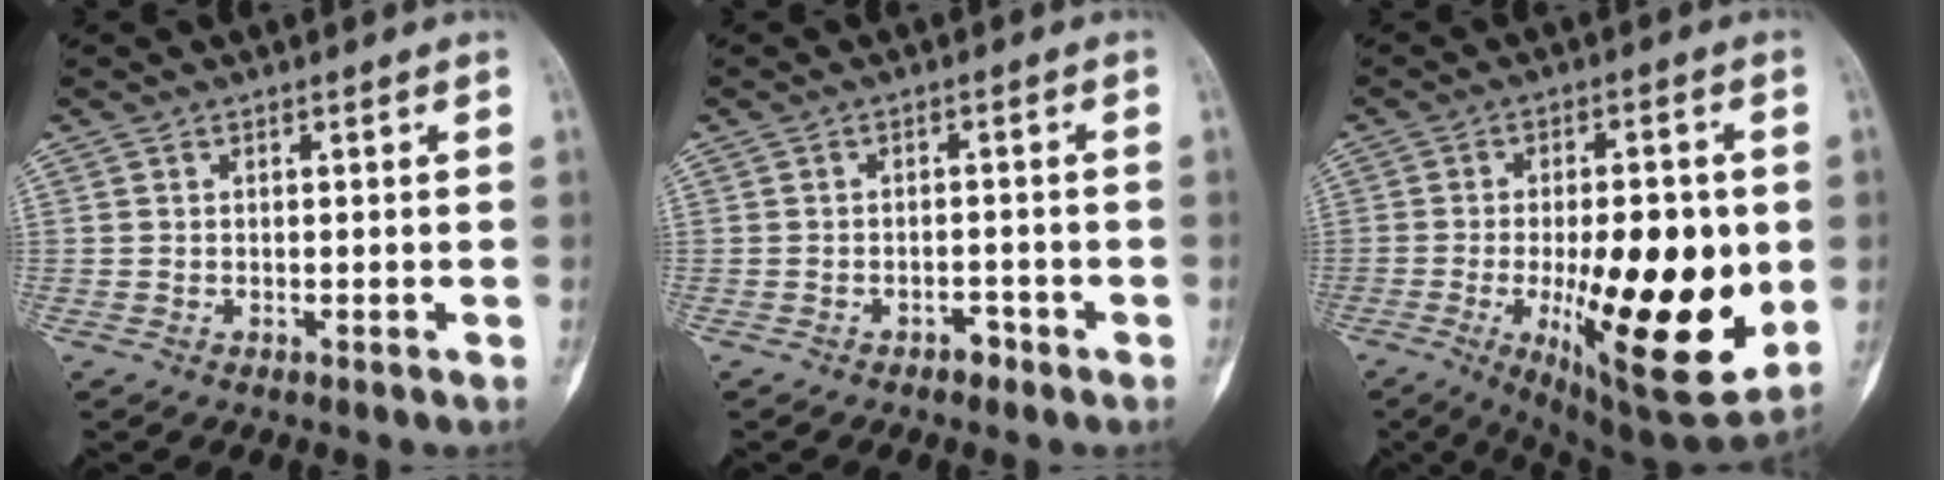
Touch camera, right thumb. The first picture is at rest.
{"total": 2.1, "force": [-1.5, 1.2, 0.8], "torque": [-0.004, 0.012, -0.022]}
{"total": 24.4, "force": [-3.6, 8.7, 22.6], "torque": [-0.310, -0.023, -0.032]}